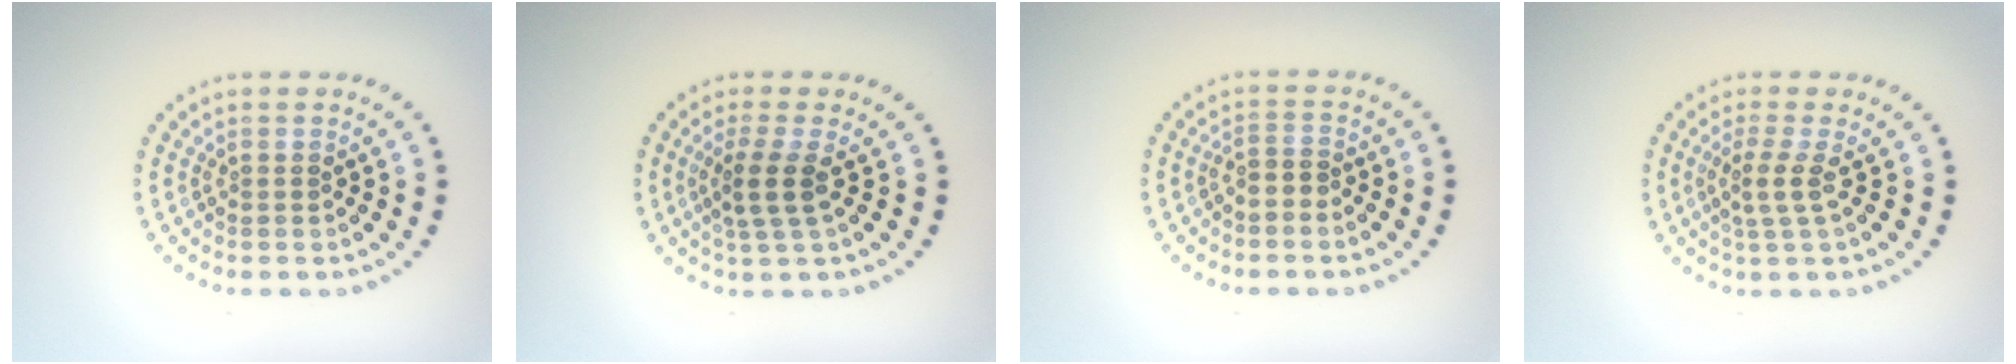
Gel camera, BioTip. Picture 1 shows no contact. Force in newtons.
{"total": 2.6, "press": 2.1, "slide": 1.6}
{"total": 1.7, "press": 1.4, "slide": 1.1}
{"total": 2.1, "press": 1.5, "slide": 1.4}